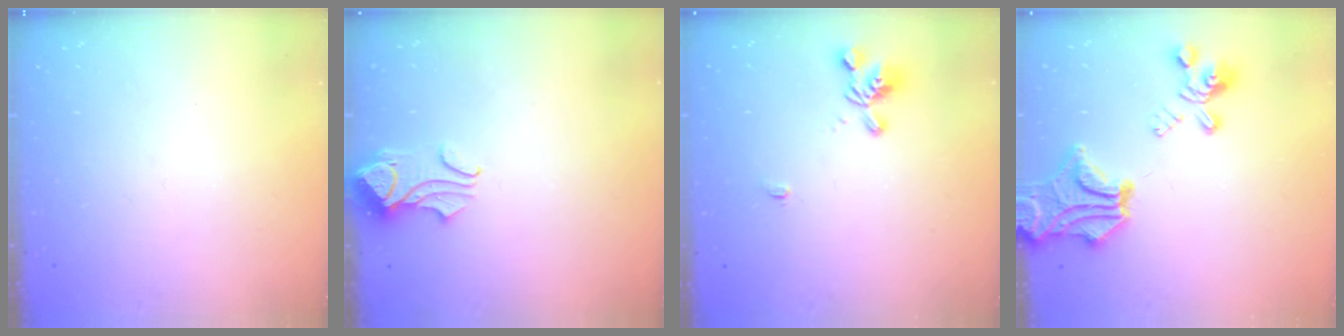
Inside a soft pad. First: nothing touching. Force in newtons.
{"total": 0.9, "press": 0.8, "slide": 0.5}
{"total": 2.0, "press": 1.8, "slide": 0.9}
{"total": 12.5, "press": 12.1, "slide": 3.1}